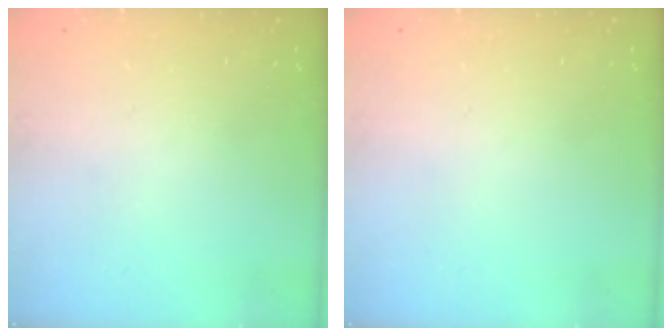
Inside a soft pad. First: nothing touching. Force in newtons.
{"total": 0.0}